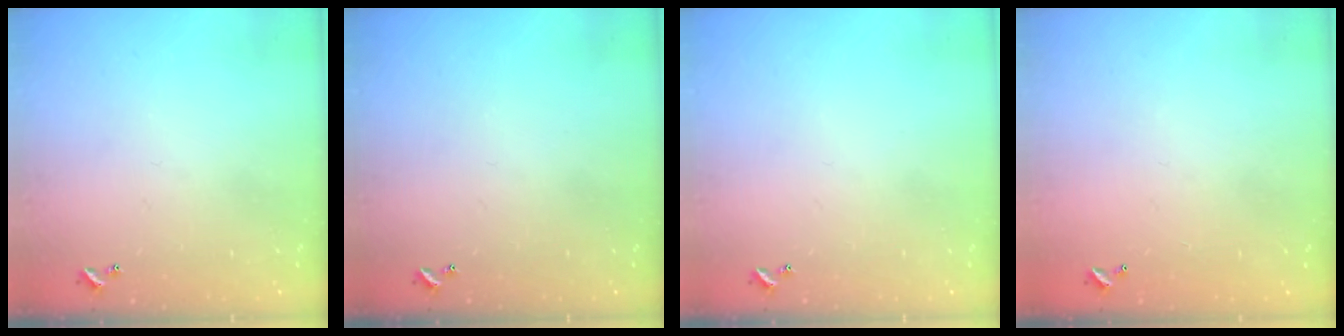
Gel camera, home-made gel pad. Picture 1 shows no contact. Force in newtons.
{"total": 0.0}
{"total": 0.0}
{"total": 3.0, "press": 3.0, "slide": 0.1}